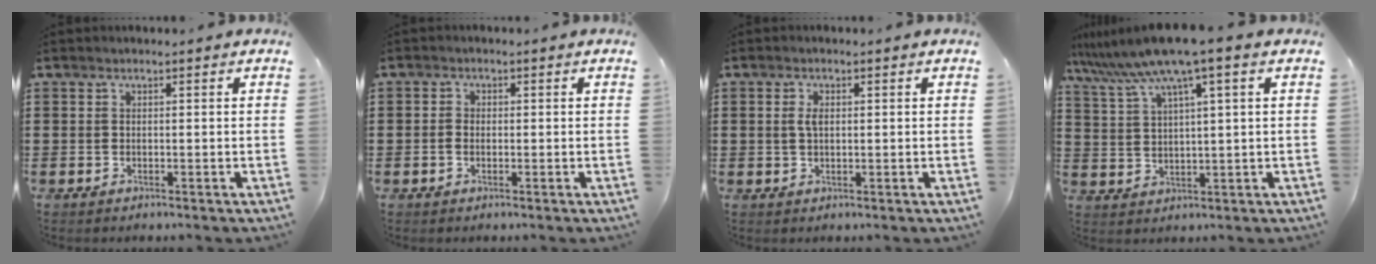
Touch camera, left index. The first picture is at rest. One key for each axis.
{"total": 1.4, "fx": -0.3, "fy": 0.9, "fz": 1.0, "tx": -0.020, "ty": 0.002, "tz": -0.005}
{"total": 2.1, "fx": 0.3, "fy": 0.9, "fz": 1.8, "tx": -0.039, "ty": 0.005, "tz": 0.004}
{"total": 8.1, "fx": 5.4, "fy": -0.2, "fz": 6.1, "tx": -0.138, "ty": -0.028, "tz": 0.090}